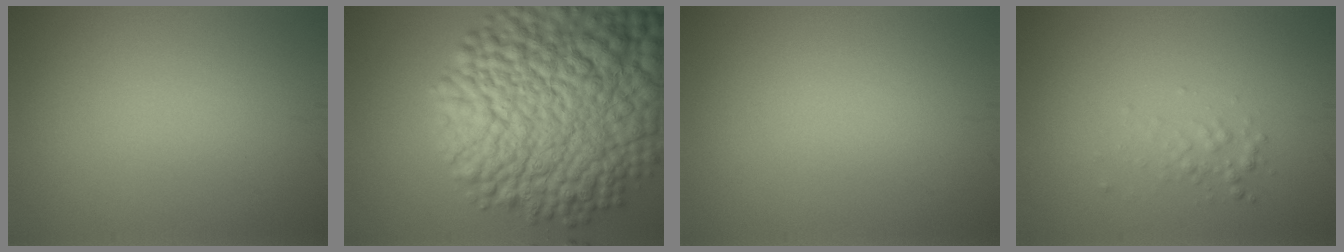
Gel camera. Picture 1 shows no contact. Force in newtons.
{"total": 18.6, "press": 18.6, "slide": 0.6}
{"total": 0.0}
{"total": 1.2, "press": 1.2, "slide": 0.1}